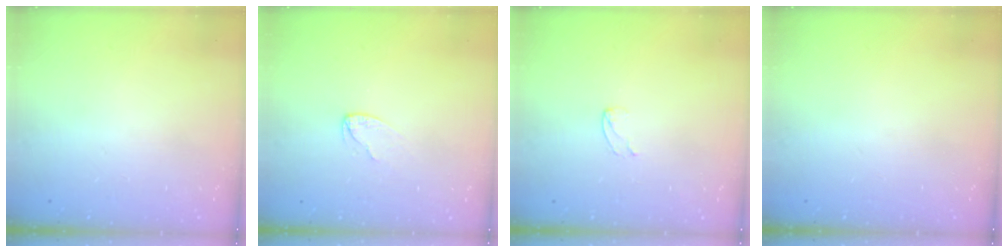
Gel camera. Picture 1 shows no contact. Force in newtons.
{"total": 3.0, "press": 3.0, "slide": 0.3}
{"total": 3.6, "press": 3.6, "slide": 0.2}
{"total": 0.0}